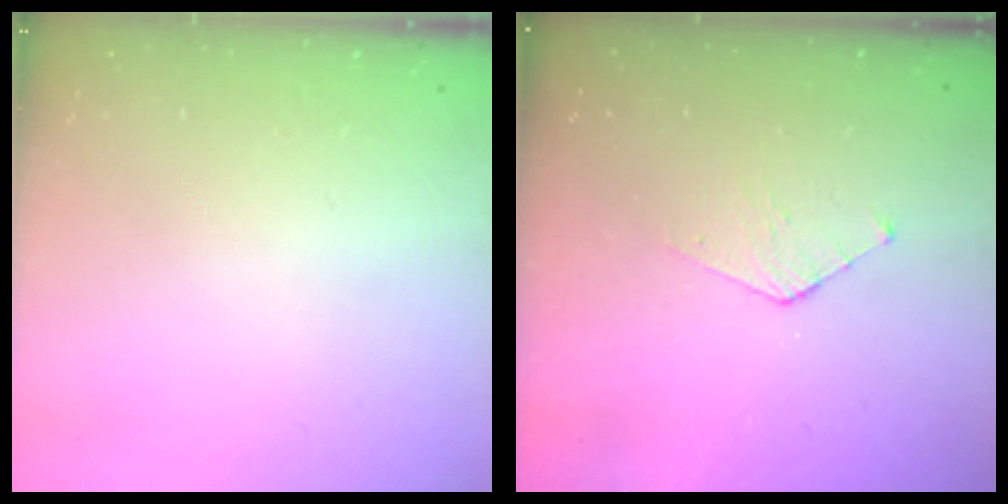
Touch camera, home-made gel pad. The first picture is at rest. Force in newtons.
{"total": 3.7, "press": 3.7, "slide": 0.3}